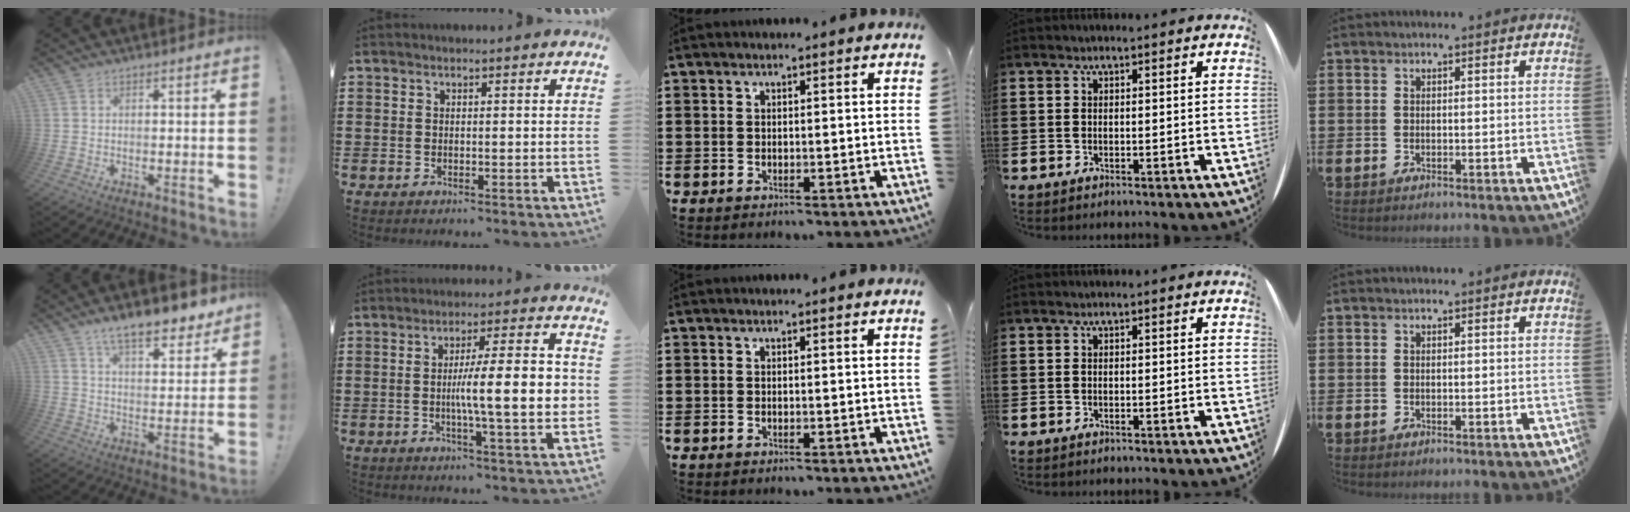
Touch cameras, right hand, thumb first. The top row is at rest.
{"thumb": {"total": 11.1, "force": [8.5, 3.6, 6.1], "torque": [-0.096, -0.056, 0.149]}, "index": {"total": 11.5, "force": [-0.6, 1.7, 11.4], "torque": [-0.178, -0.004, -0.015]}}